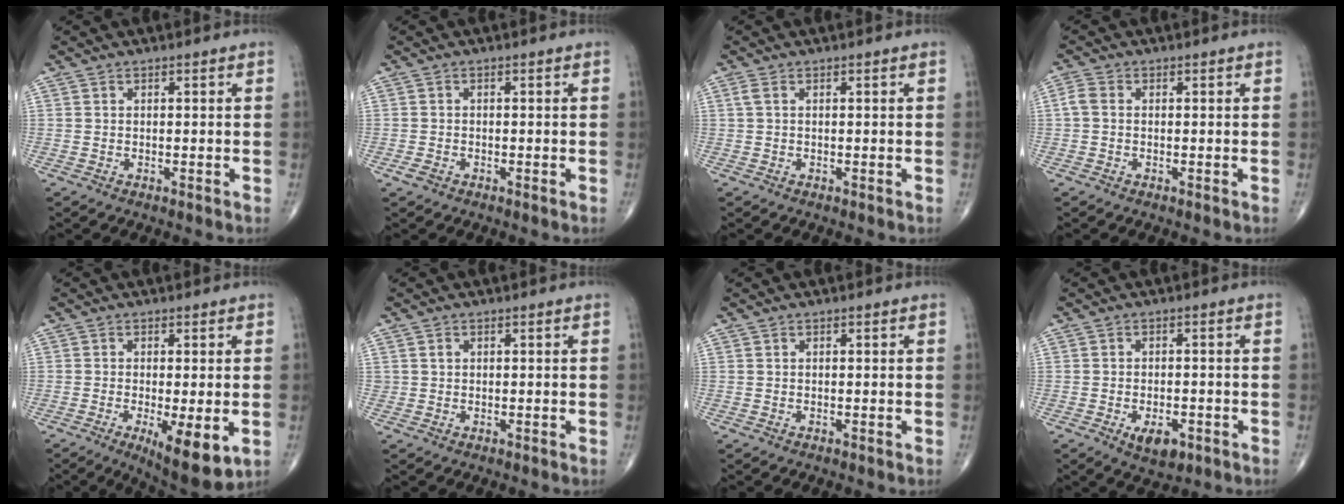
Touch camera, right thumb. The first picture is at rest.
{"total": 1.4, "force": [-0.8, 0.8, 0.8], "torque": [-0.019, 0.000, -0.015]}
{"total": 1.1, "force": [0.3, 0.4, 1.0], "torque": [-0.031, 0.009, 0.007]}
{"total": 2.2, "force": [-0.1, 1.6, 1.6], "torque": [-0.035, 0.004, -0.008]}
{"total": 9.8, "force": [-2.8, 2.9, 8.9], "torque": [-0.135, -0.023, -0.037]}
{"total": 1.0, "force": [0.3, 0.9, 0.4], "torque": [-0.002, 0.001, 0.005]}
{"total": 0.0}
{"total": 5.3, "force": [-2.3, 2.8, 3.8], "torque": [-0.052, 0.005, -0.027]}